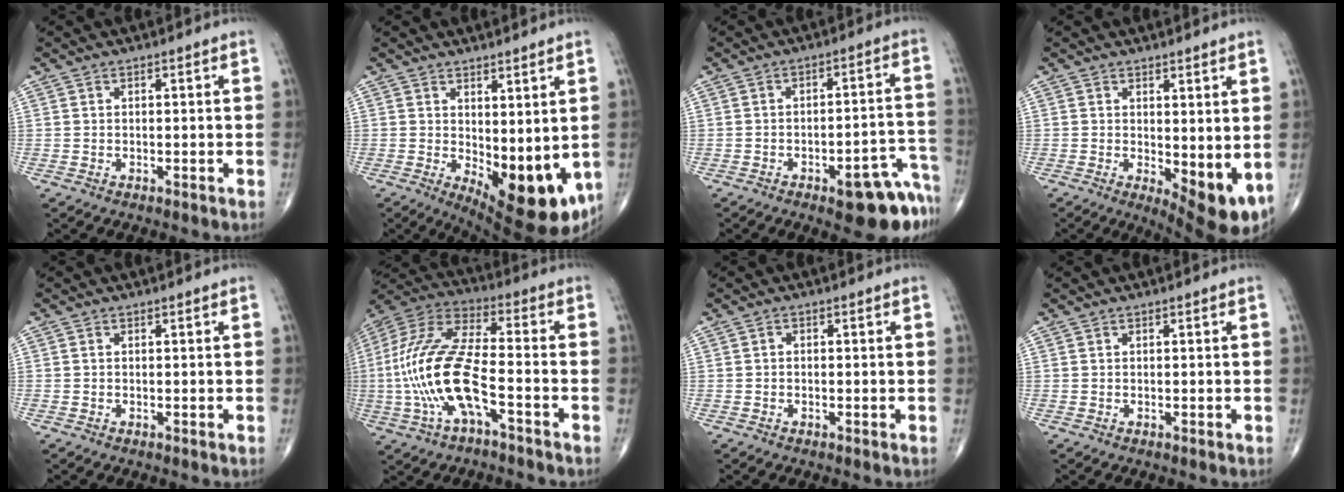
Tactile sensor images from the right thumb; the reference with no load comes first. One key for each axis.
{"total": 13.0, "fx": -0.8, "fy": 5.5, "fz": 11.7, "tx": -0.147, "ty": -0.032, "tz": 0.008}
{"total": 12.6, "fx": -7.4, "fy": 4.1, "fz": 9.4, "tx": -0.073, "ty": 0.062, "tz": -0.086}
{"total": 8.7, "fx": -0.4, "fy": 3.4, "fz": 8.0, "tx": -0.101, "ty": -0.023, "tz": 0.006}
{"total": 0.0}
{"total": 18.6, "fx": -4.7, "fy": 6.6, "fz": 16.8, "tx": -0.371, "ty": 0.040, "tz": -0.087}
{"total": 0.7, "fx": -0.1, "fy": 0.5, "fz": 0.4, "tx": -0.003, "ty": 0.002, "tz": -0.008}
{"total": 0.0}